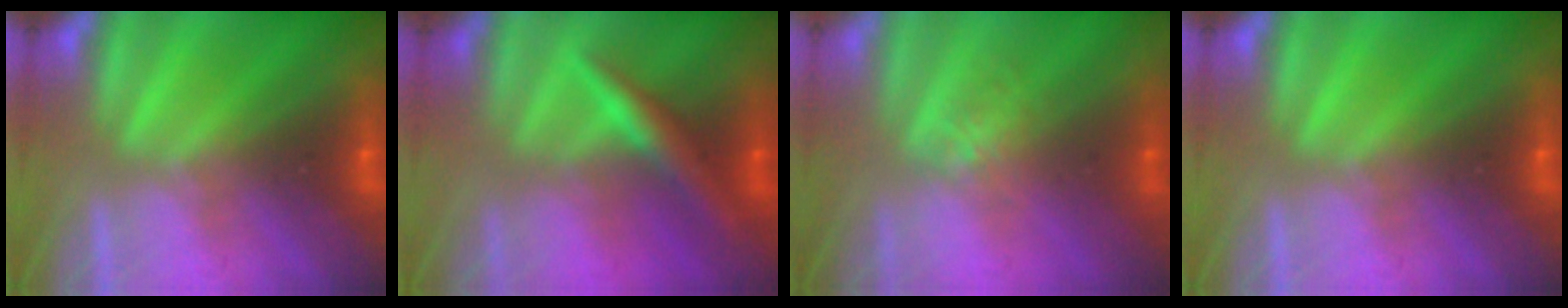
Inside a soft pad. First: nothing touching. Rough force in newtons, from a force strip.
{"total": 2.4}
{"total": 1.4}
{"total": 0.0}